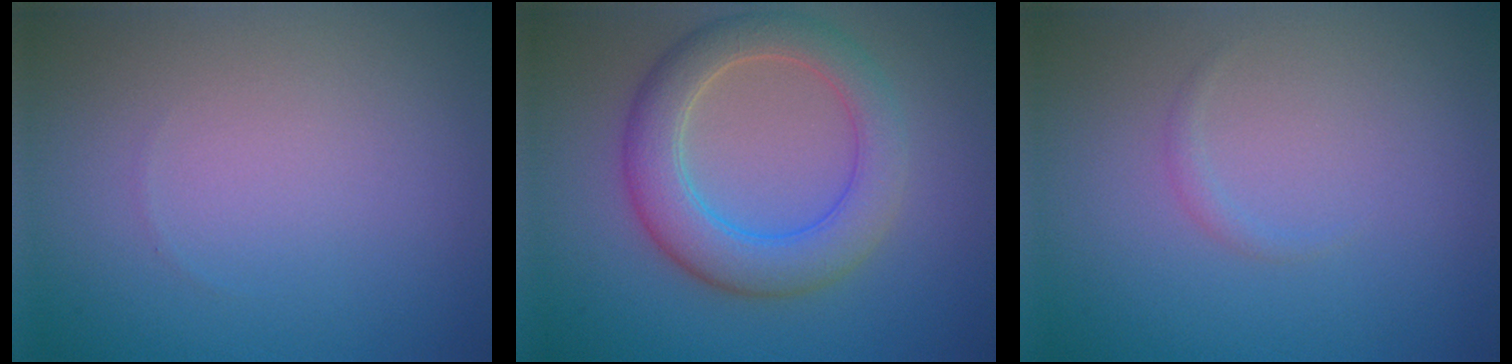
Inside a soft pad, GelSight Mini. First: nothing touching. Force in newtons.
{"total": 5.4, "press": 5.4, "slide": 0.1}
{"total": 0.6, "press": 0.5, "slide": 0.1}